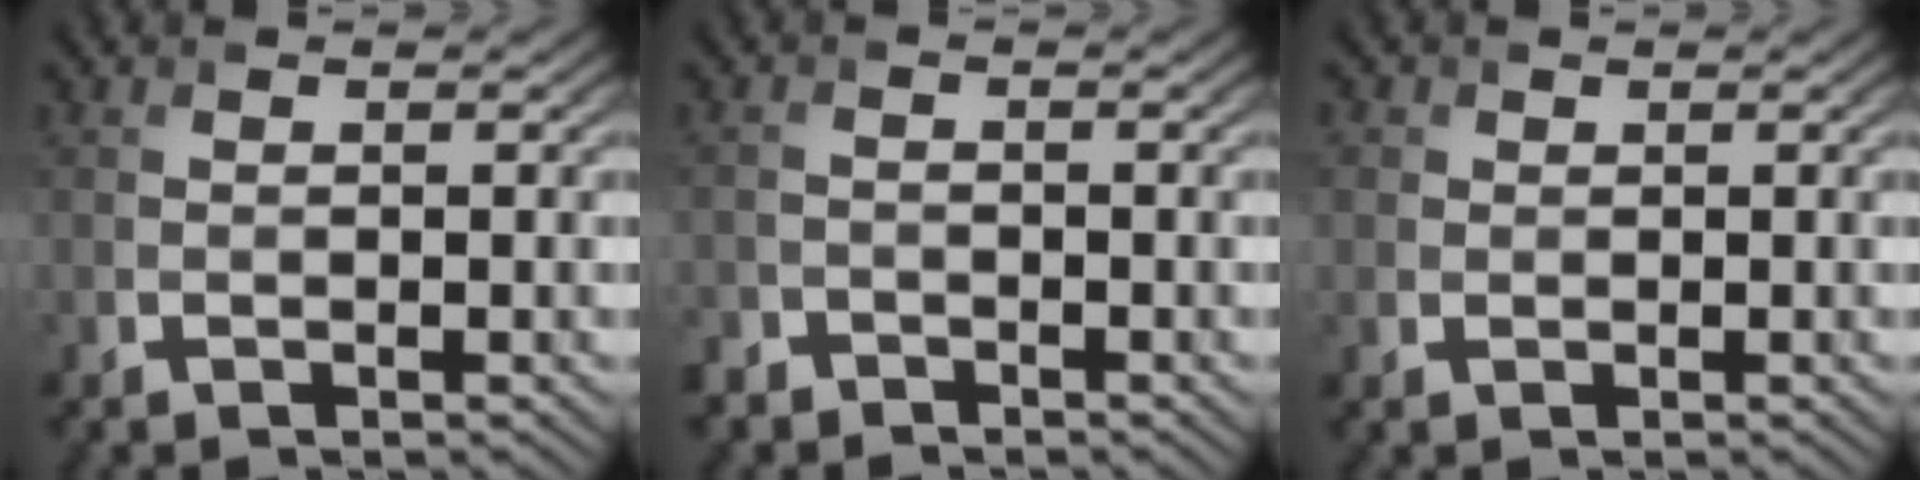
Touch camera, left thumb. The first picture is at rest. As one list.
[{"total": 2.2, "force": [-1.9, 1.0, 0.2], "torque": [-0.003, -0.005, -0.046]}, {"total": 1.5, "force": [0.5, 1.4, 0.3], "torque": [-0.005, -0.003, 0.004]}]